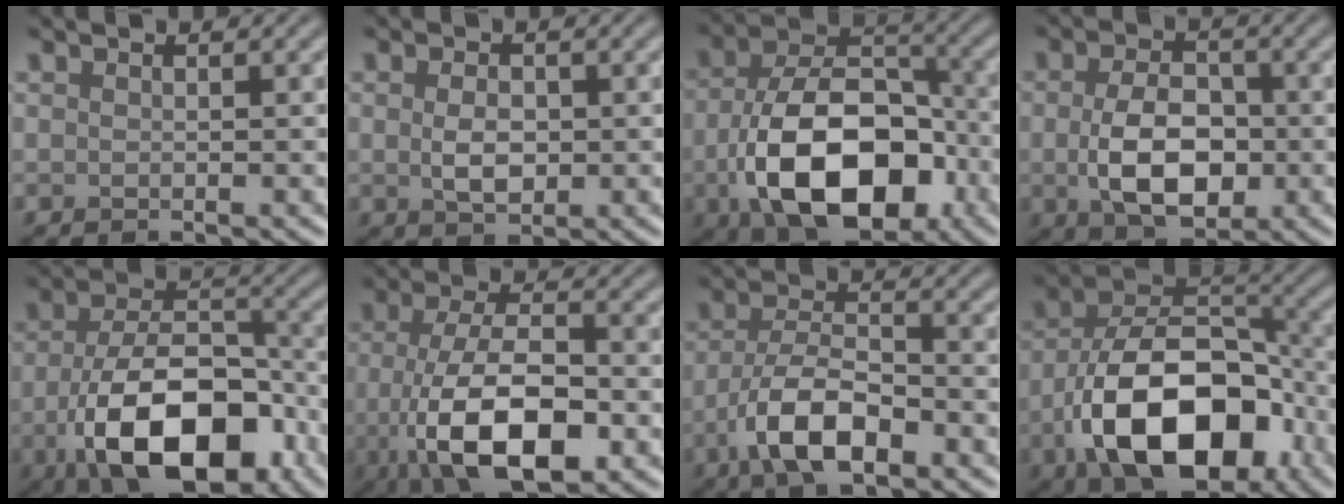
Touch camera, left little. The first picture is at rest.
{"total": 2.7, "force": [-0.1, 1.7, 2.1], "torque": [-0.044, -0.001, -0.003]}
{"total": 12.8, "force": [-4.1, 7.7, 9.4], "torque": [-0.181, -0.021, -0.070]}
{"total": 6.7, "force": [-0.9, 4.2, 5.1], "torque": [-0.104, -0.008, -0.016]}
{"total": 12.5, "force": [-4.8, 6.8, 9.3], "torque": [-0.177, -0.021, -0.075]}
{"total": 9.8, "force": [-2.6, 4.3, 8.4], "torque": [-0.162, -0.011, -0.046]}
{"total": 6.8, "force": [-3.3, 2.9, 5.2], "torque": [-0.099, -0.002, -0.070]}
{"total": 13.6, "force": [-5.5, 7.7, 9.7], "torque": [-0.170, -0.009, -0.096]}